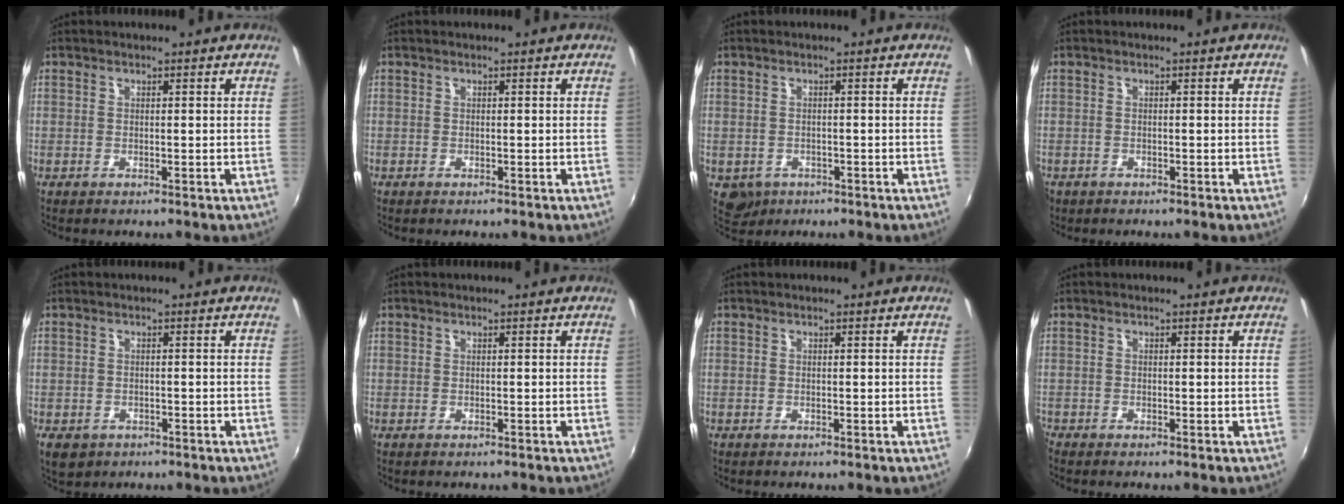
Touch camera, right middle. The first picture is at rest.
{"total": 0.0}
{"total": 3.9, "force": [-1.6, 3.2, 1.4], "torque": [-0.031, -0.006, -0.018]}
{"total": 1.6, "force": [-1.0, 1.1, 0.4], "torque": [-0.014, -0.004, -0.016]}
{"total": 4.6, "force": [-2.3, 3.4, 2.1], "torque": [-0.048, -0.013, -0.032]}
{"total": 0.0}
{"total": 0.0}
{"total": 0.7, "force": [-0.6, 0.1, 0.0], "torque": [-0.001, -0.004, -0.017]}